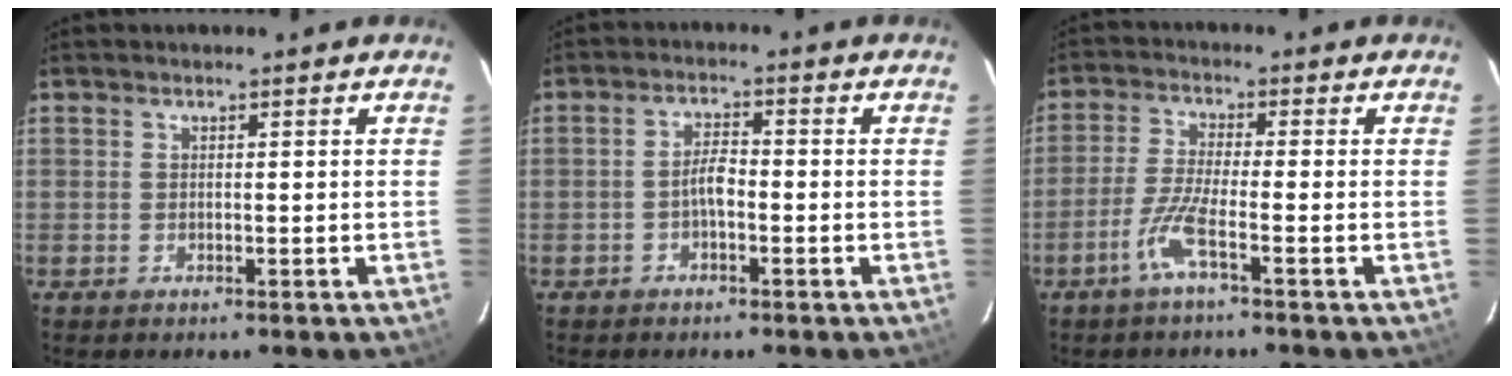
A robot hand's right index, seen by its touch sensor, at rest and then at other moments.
{"total": 3.0, "force": [-1.2, 1.0, 2.5], "torque": [-0.050, 0.009, -0.024]}
{"total": 5.4, "force": [-3.0, -0.3, 4.5], "torque": [-0.105, -0.002, -0.063]}